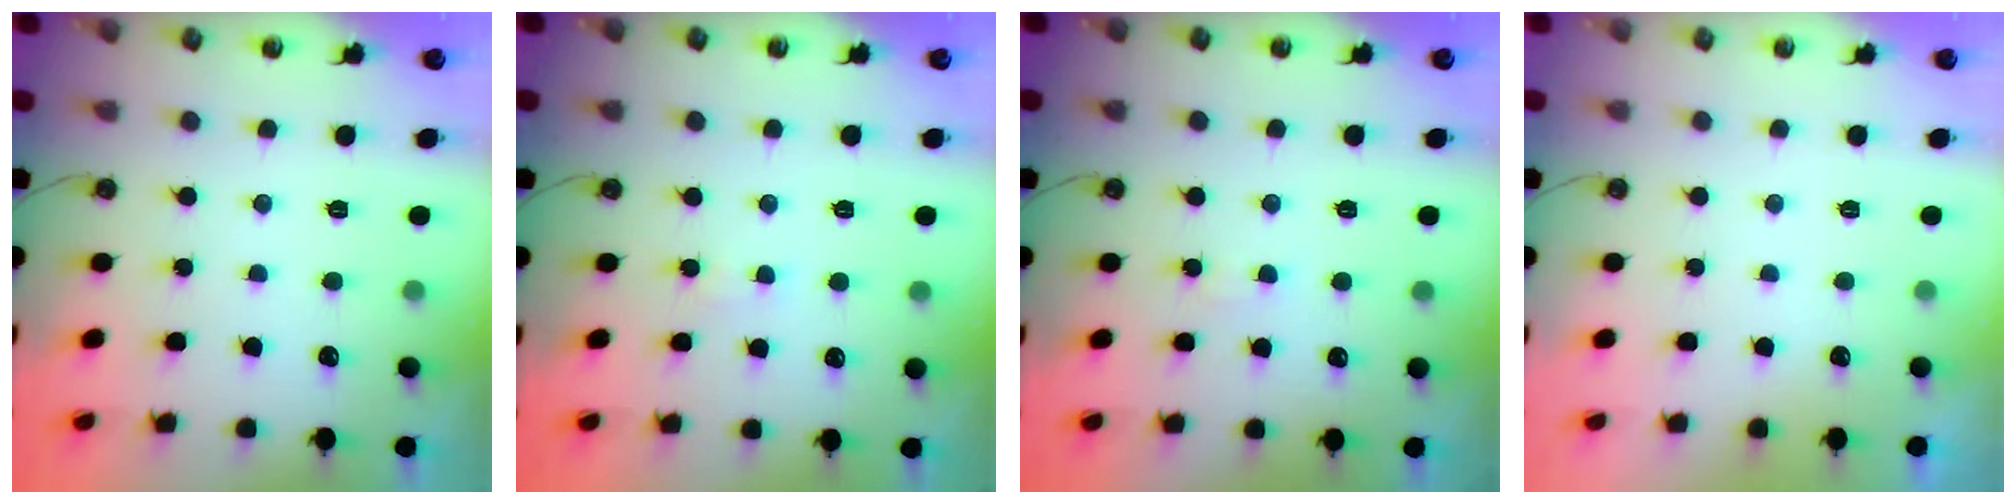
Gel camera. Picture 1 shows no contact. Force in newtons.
{"total": 1.9, "press": 1.9, "slide": 0.2}
{"total": 1.2, "press": 1.1, "slide": 0.2}
{"total": 0.0}